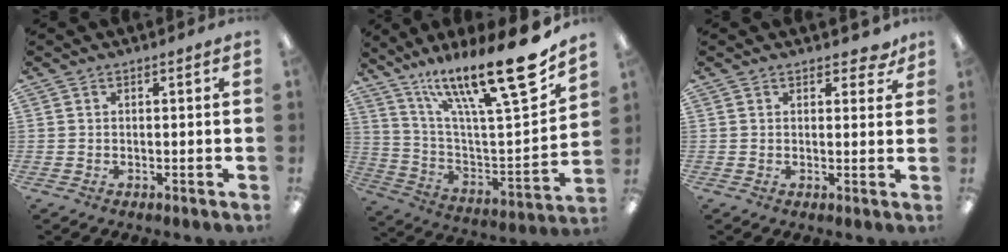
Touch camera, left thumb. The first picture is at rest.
{"total": 23.6, "force": [17.4, 4.4, 15.3], "torque": [-0.237, -0.119, 0.279]}
{"total": 3.3, "force": [2.3, 1.7, 1.6], "torque": [-0.010, -0.006, 0.038]}